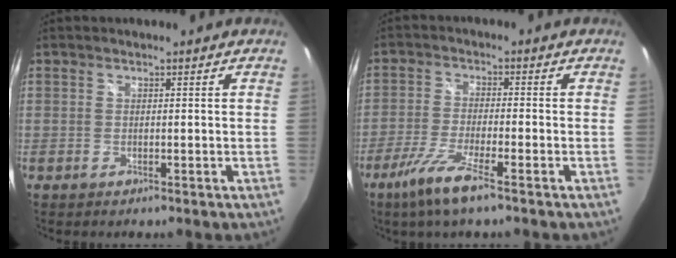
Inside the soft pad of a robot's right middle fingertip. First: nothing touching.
{"total": 6.3, "force": [-4.1, 0.1, 4.8], "torque": [-0.109, -0.012, -0.078]}